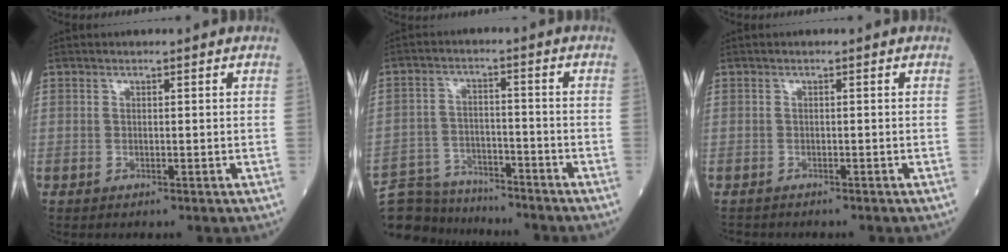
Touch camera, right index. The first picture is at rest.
{"total": 12.2, "force": [-11.5, 3.7, 1.6], "torque": [-0.036, 0.019, -0.183]}
{"total": 1.4, "force": [-1.3, 0.5, 0.0], "torque": [-0.007, -0.003, -0.023]}